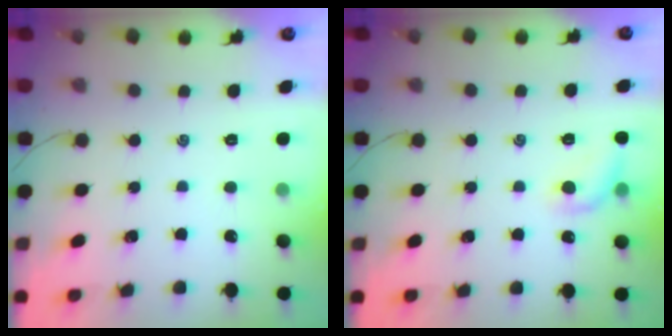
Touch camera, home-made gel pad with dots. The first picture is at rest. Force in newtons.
{"total": 8.4, "press": 8.2, "slide": 1.7}